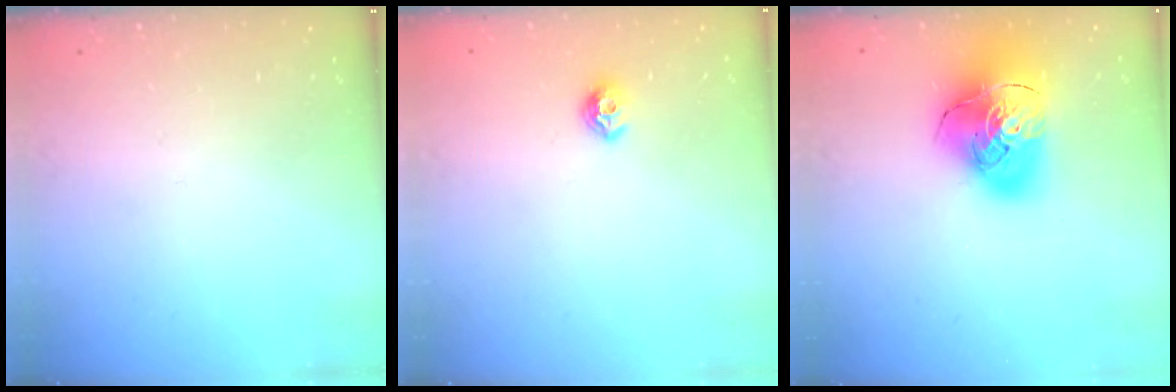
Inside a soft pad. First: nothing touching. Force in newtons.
{"total": 6.5, "press": 6.5, "slide": 0.7}
{"total": 20.4, "press": 20.2, "slide": 2.5}